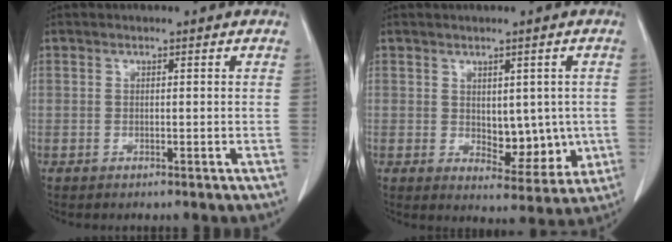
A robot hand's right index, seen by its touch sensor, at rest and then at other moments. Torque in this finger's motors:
{"motor_torque": [0.12, 0.03, 0.15, 0.01]}